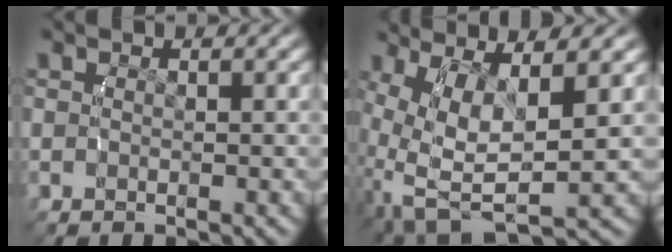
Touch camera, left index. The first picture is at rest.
{"total": 7.9, "force": [-0.5, 4.6, 6.4], "torque": [-0.151, -0.052, 0.023]}